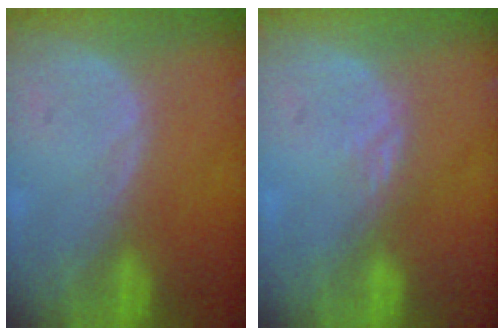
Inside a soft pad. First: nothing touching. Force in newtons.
{"total": 2.0, "press": 1.5, "slide": 1.3}